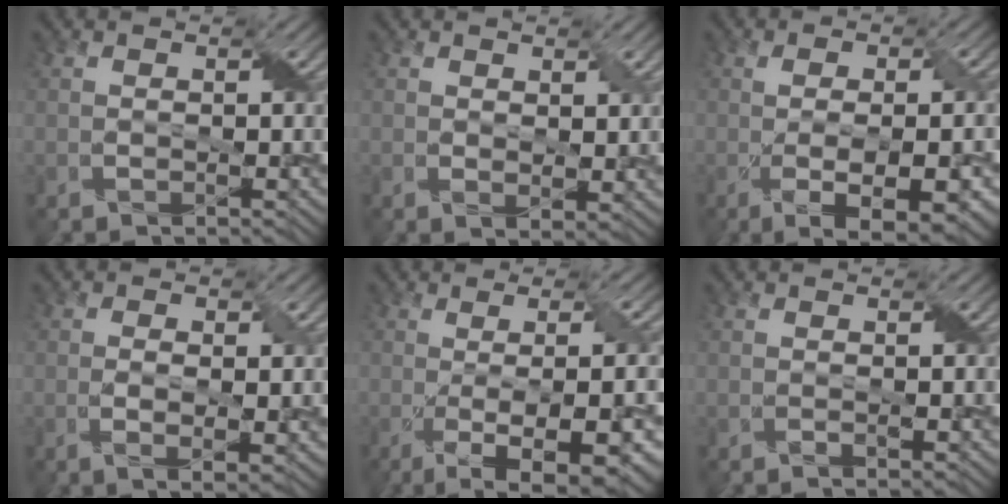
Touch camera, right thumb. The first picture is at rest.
{"total": 2.2, "force": [1.1, 1.1, 1.6], "torque": [-0.034, -0.008, 0.022]}
{"total": 7.8, "force": [-2.0, 2.7, 7.1], "torque": [-0.112, -0.013, -0.010]}
{"total": 3.8, "force": [-0.2, 1.3, 3.5], "torque": [-0.068, -0.007, -0.001]}
{"total": 11.0, "force": [-2.8, 2.9, 10.3], "torque": [-0.137, -0.004, -0.030]}
{"total": 0.6, "force": [0.0, -0.2, 0.6], "torque": [-0.012, -0.001, -0.002]}